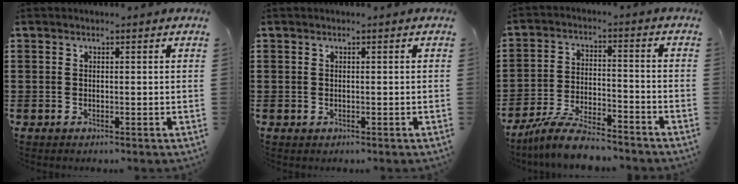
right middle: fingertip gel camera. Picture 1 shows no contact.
{"total": 0.0}
{"total": 7.6, "force": [-6.8, 1.1, 3.1], "torque": [-0.064, 0.006, -0.130]}